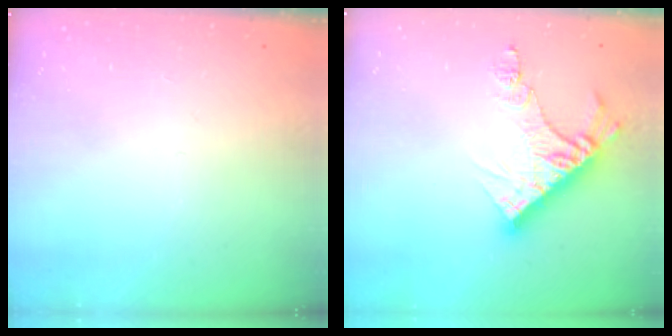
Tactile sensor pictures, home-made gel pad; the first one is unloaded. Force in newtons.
{"total": 12.6, "press": 12.6, "slide": 1.1}